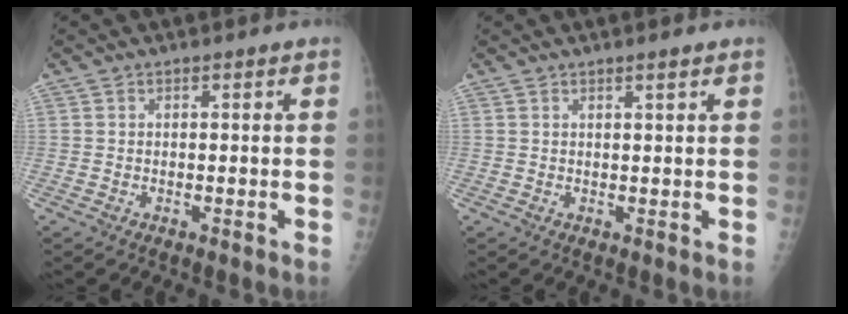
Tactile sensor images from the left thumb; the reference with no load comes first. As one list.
[{"total": 1.1, "force": [0.8, 0.0, 0.8], "torque": [-0.013, -0.004, 0.013]}]